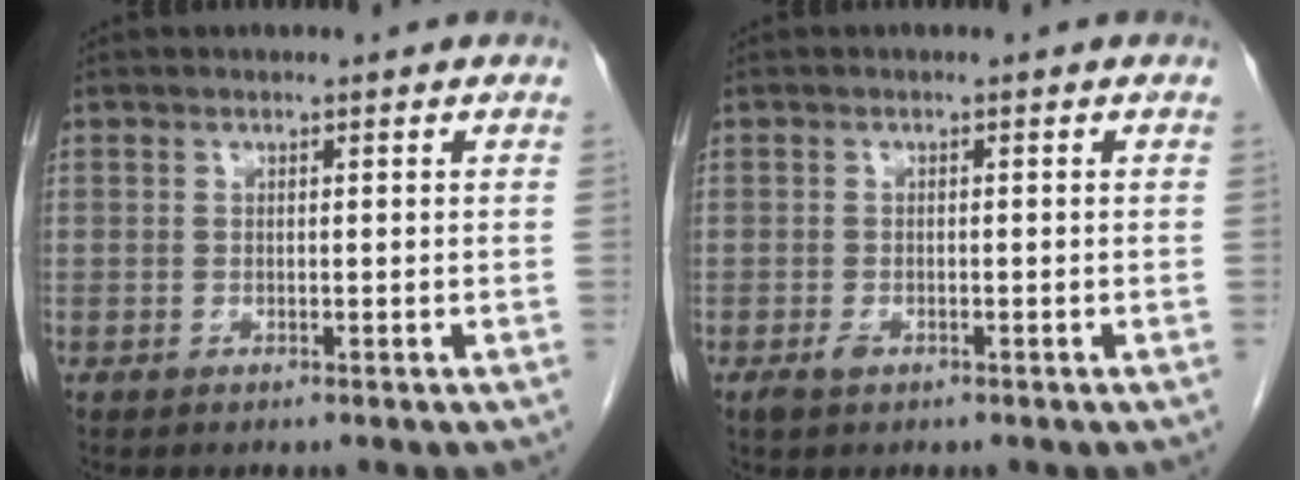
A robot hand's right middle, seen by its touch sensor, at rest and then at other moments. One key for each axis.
{"total": 1.4, "fx": -0.8, "fy": 0.7, "fz": 0.9, "tx": -0.019, "ty": 0.000, "tz": -0.011}